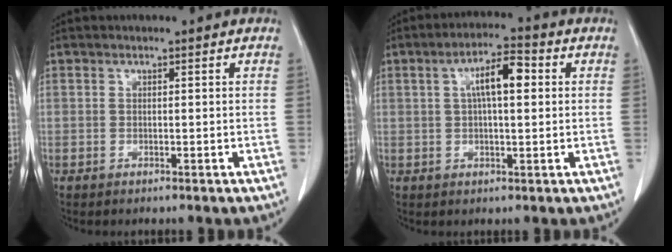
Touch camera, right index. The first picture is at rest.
{"total": 6.8, "force": [1.5, 1.7, 6.4], "torque": [-0.114, 0.019, 0.025]}